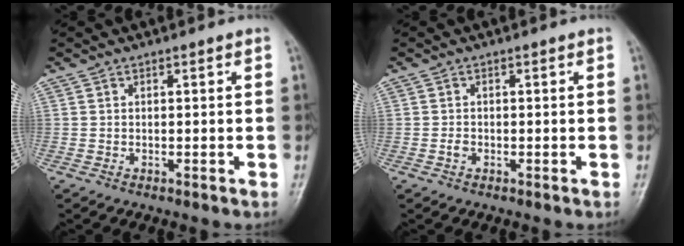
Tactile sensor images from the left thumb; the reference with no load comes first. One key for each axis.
{"total": 1.3, "fx": -0.4, "fy": 1.0, "fz": 0.7, "tx": -0.010, "ty": 0.003, "tz": -0.009}